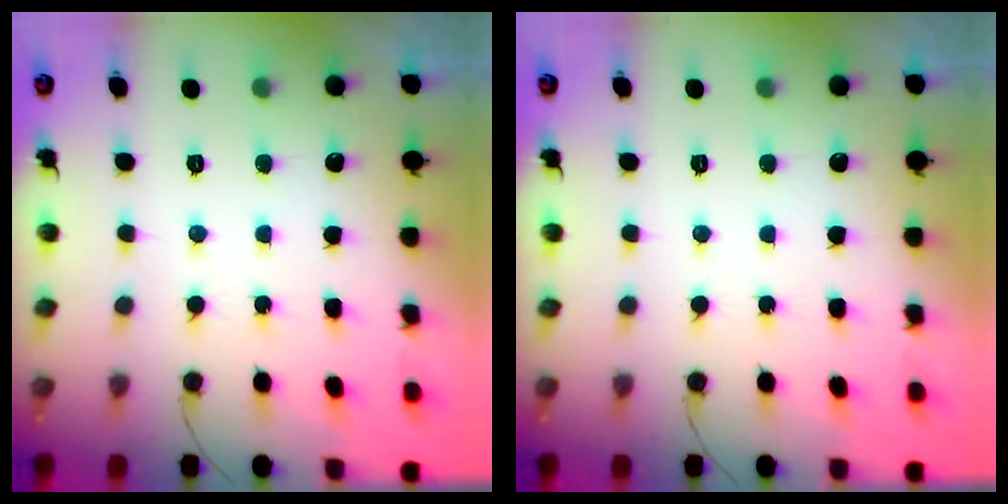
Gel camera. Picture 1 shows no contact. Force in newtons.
{"total": 0.0}